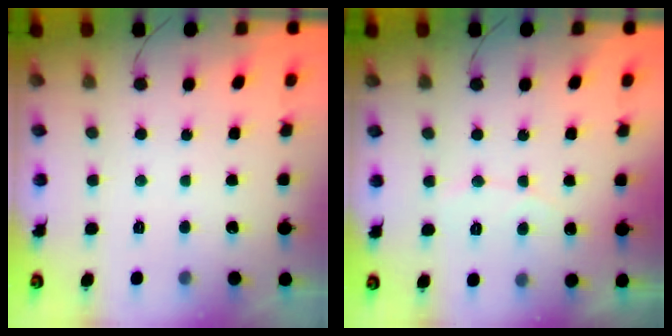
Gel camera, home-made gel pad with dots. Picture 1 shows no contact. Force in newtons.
{"total": 3.9, "press": 3.9, "slide": 0.2}